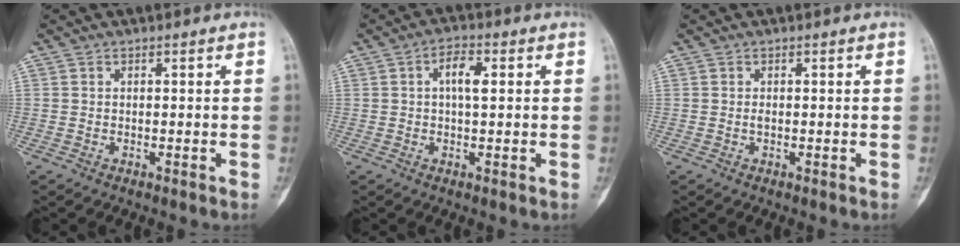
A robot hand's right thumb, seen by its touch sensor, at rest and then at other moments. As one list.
[{"total": 4.9, "force": [0.9, 1.9, 4.4], "torque": [-0.070, 0.003, 0.009]}, {"total": 0.7, "force": [-0.1, 0.3, 0.6], "torque": [-0.011, 0.001, -0.002]}]